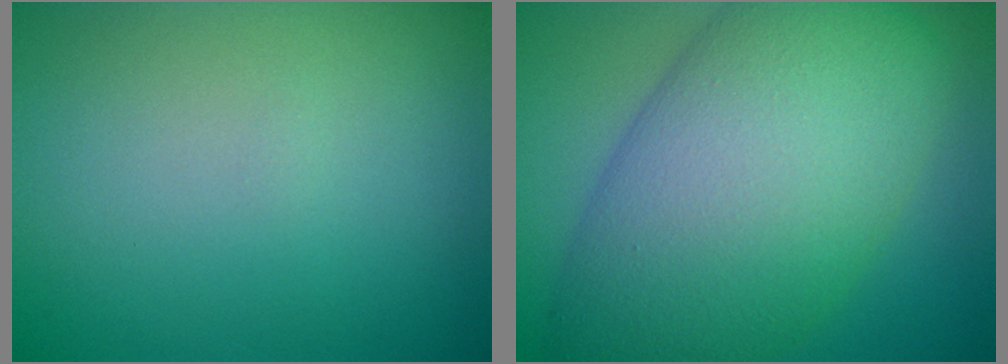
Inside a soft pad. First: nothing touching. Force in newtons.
{"total": 13.1, "press": 13.1, "slide": 0.4}